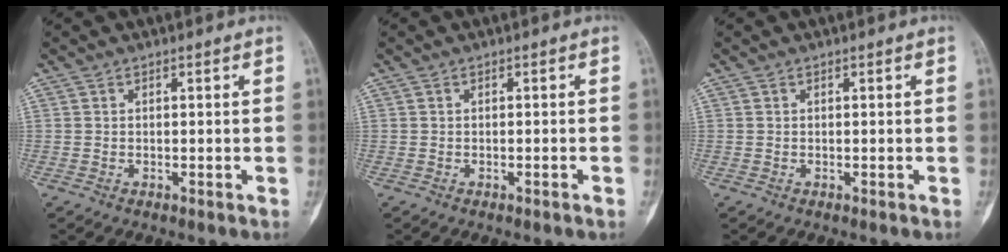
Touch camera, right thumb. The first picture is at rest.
{"total": 0.8, "force": [-0.5, 0.0, 0.6], "torque": [-0.015, 0.000, -0.003]}
{"total": 0.0}